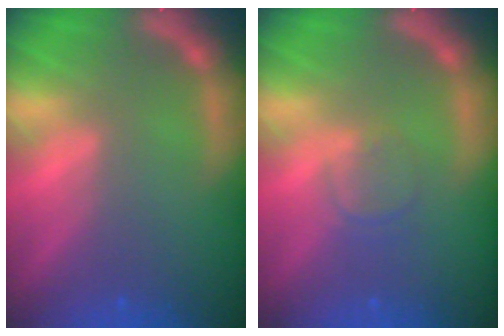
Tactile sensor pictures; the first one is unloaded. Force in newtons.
{"total": 1.9}